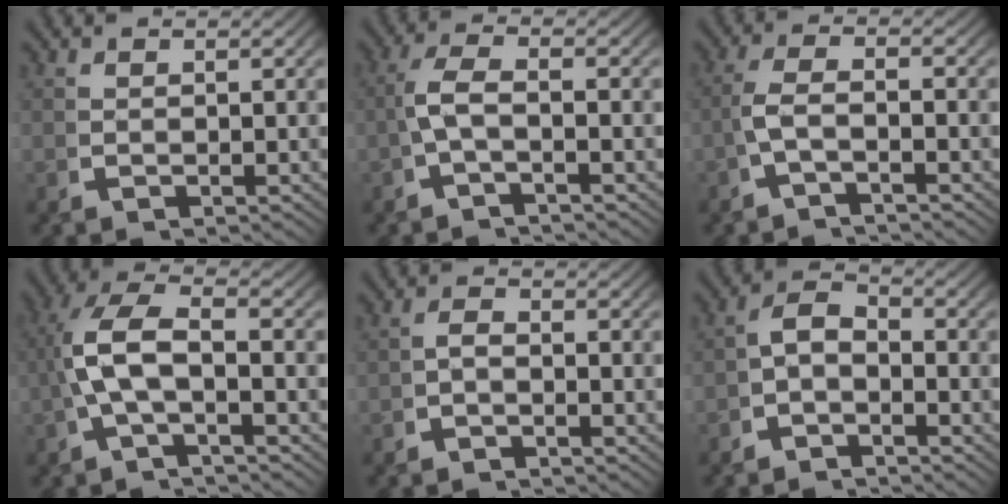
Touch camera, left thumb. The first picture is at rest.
{"total": 3.1, "force": [-0.8, 1.1, 2.8], "torque": [-0.068, -0.003, -0.014]}
{"total": 2.9, "force": [-1.1, 1.2, 2.4], "torque": [-0.062, -0.008, -0.019]}
{"total": 6.6, "force": [-0.3, 3.3, 5.7], "torque": [-0.137, -0.010, -0.004]}
{"total": 1.3, "force": [-0.9, 0.6, 0.7], "torque": [-0.011, -0.001, -0.018]}
{"total": 3.9, "force": [-1.3, 2.8, 2.5], "torque": [-0.036, -0.006, -0.025]}